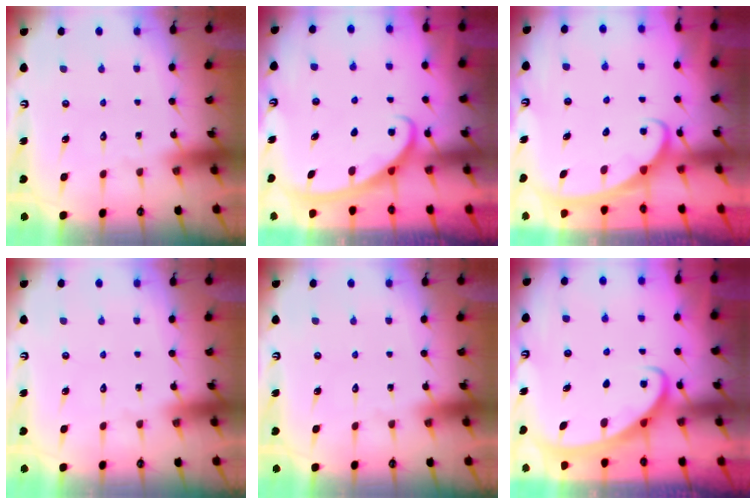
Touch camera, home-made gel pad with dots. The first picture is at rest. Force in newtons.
{"total": 3.0, "press": 3.0, "slide": 0.4}
{"total": 2.4, "press": 2.4, "slide": 0.3}
{"total": 0.0}
{"total": 0.0}
{"total": 2.5, "press": 2.5, "slide": 0.3}